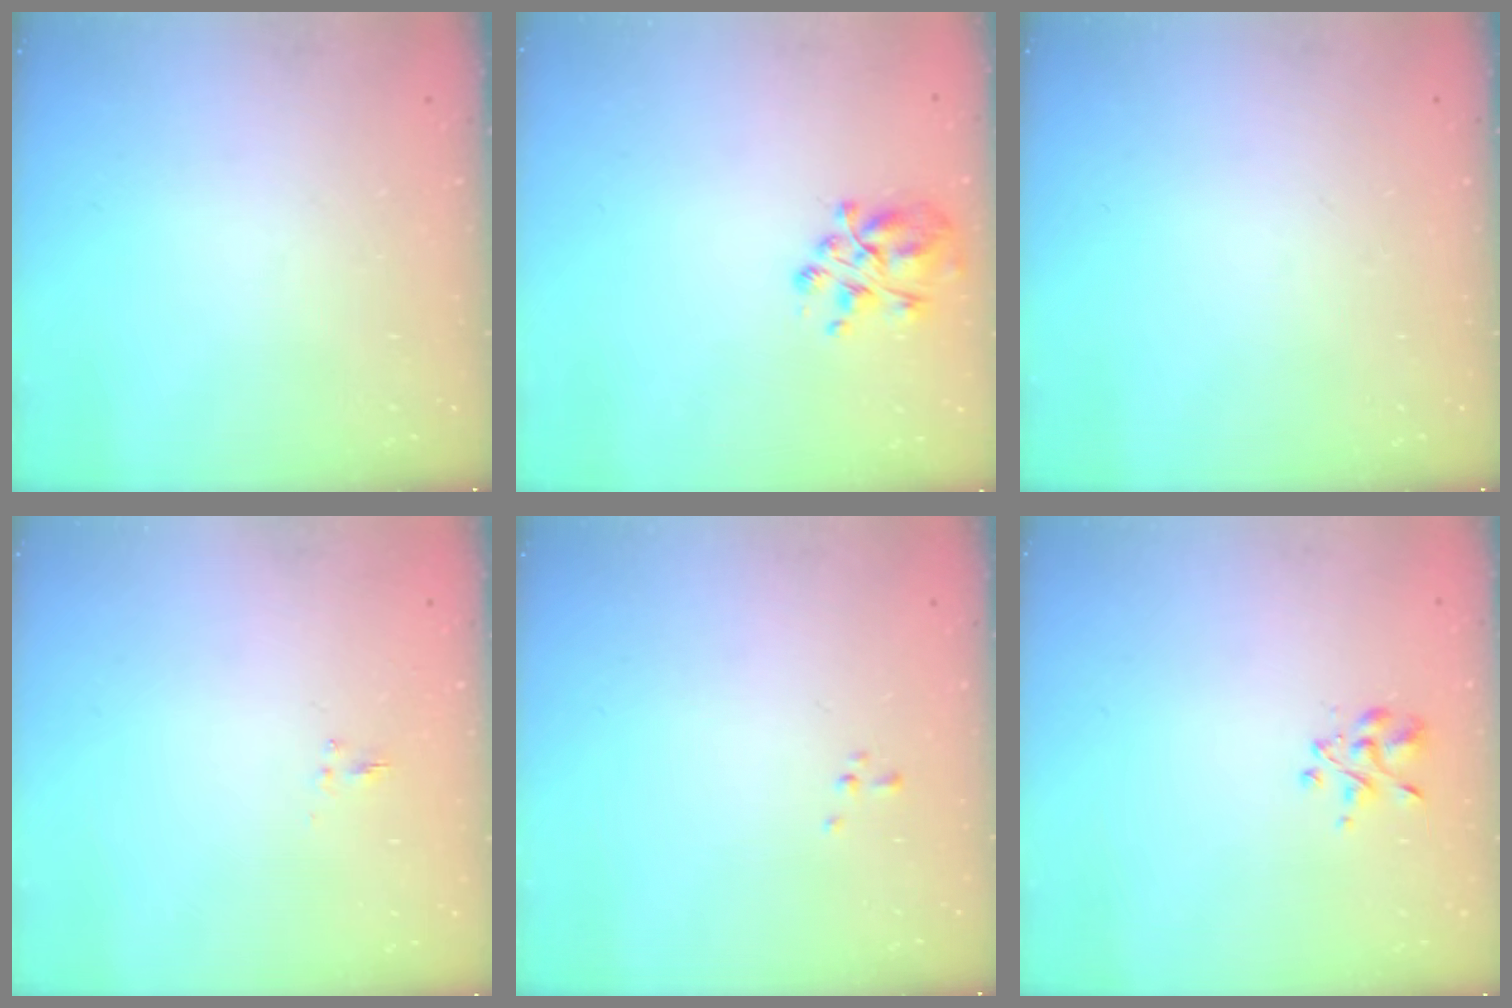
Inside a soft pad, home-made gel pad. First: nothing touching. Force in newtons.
{"total": 6.8, "press": 6.6, "slide": 1.6}
{"total": 0.0}
{"total": 1.0, "press": 0.8, "slide": 0.6}
{"total": 0.7, "press": 0.6, "slide": 0.1}
{"total": 2.5, "press": 2.2, "slide": 1.0}